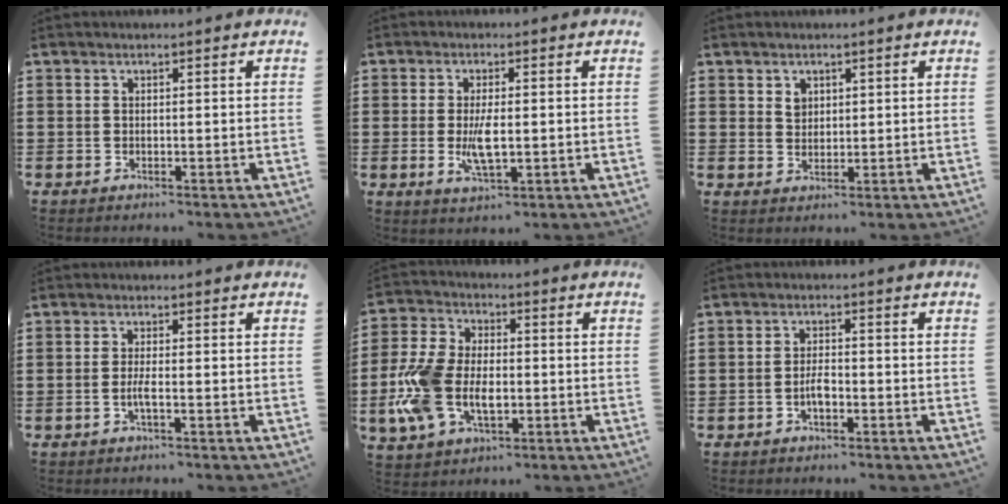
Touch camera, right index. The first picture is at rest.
{"total": 5.3, "force": [-0.4, 1.8, 4.9], "torque": [-0.107, -0.007, -0.014]}
{"total": 2.0, "force": [1.2, 1.5, 0.6], "torque": [-0.016, 0.006, 0.022]}
{"total": 2.4, "force": [-0.8, 0.3, 2.2], "torque": [-0.054, -0.006, -0.019]}
{"total": 10.2, "force": [-2.3, 6.3, 7.7], "torque": [-0.194, -0.003, -0.045]}
{"total": 2.7, "force": [-1.1, 1.2, 2.2], "torque": [-0.050, 0.002, -0.022]}